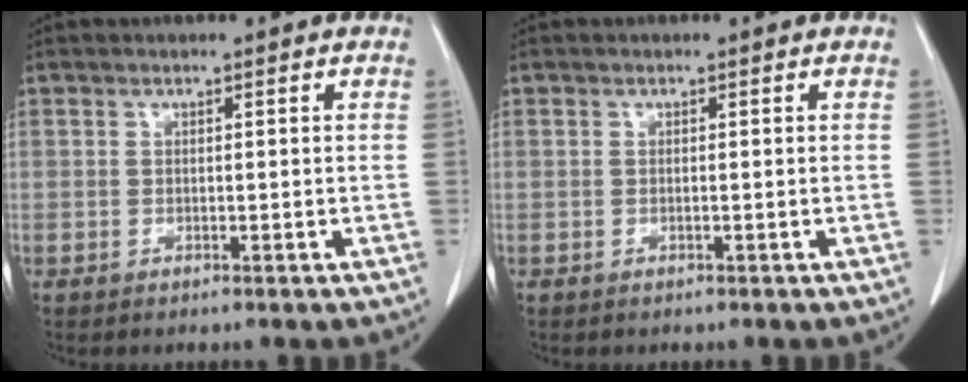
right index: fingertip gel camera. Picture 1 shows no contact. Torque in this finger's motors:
{"motor_torque": [0.04, 0.00, 0.00, 0.00]}